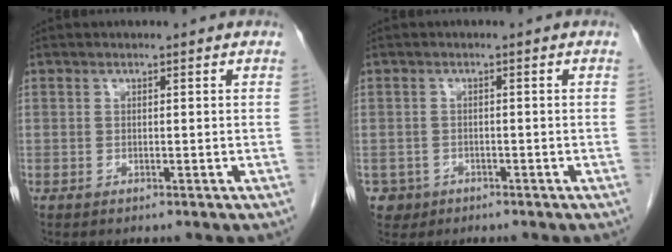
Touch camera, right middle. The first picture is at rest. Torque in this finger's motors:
{"motor_torque": [-0.04, 0.06, -0.02, 0.00]}